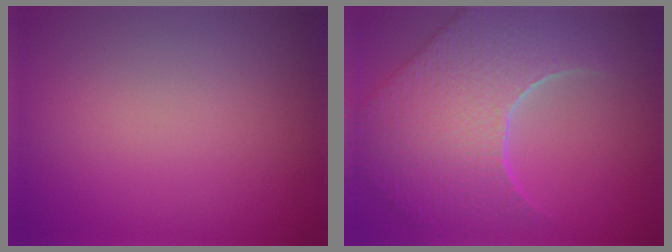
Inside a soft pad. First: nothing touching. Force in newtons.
{"total": 9.5, "press": 6.8, "slide": 6.7}